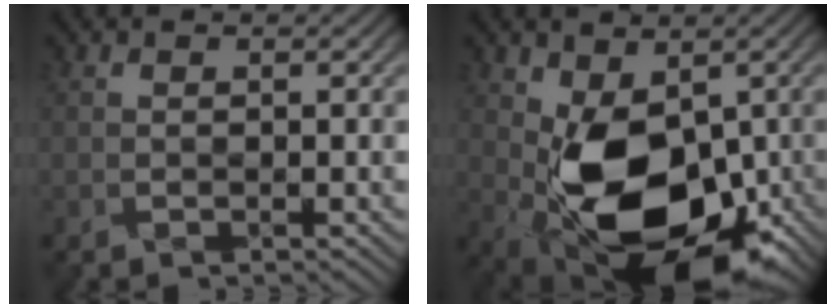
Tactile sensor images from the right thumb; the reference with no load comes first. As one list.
[{"total": 12.4, "force": [-1.7, 7.6, 9.6], "torque": [-0.158, -0.017, -0.019]}]